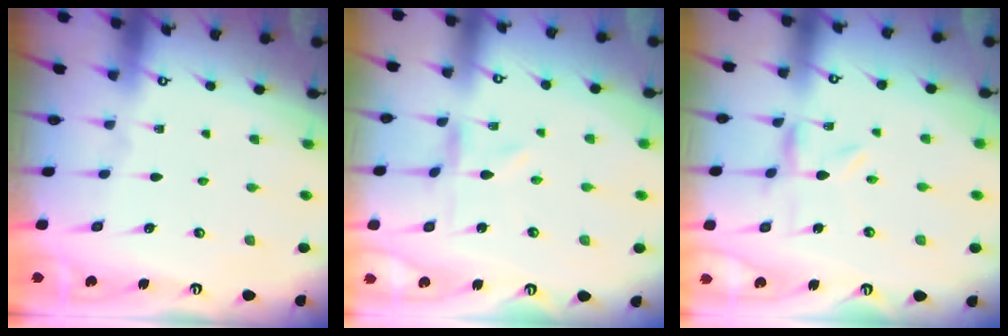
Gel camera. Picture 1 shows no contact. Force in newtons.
{"total": 0.0}
{"total": 1.4, "press": 1.4, "slide": 0.2}